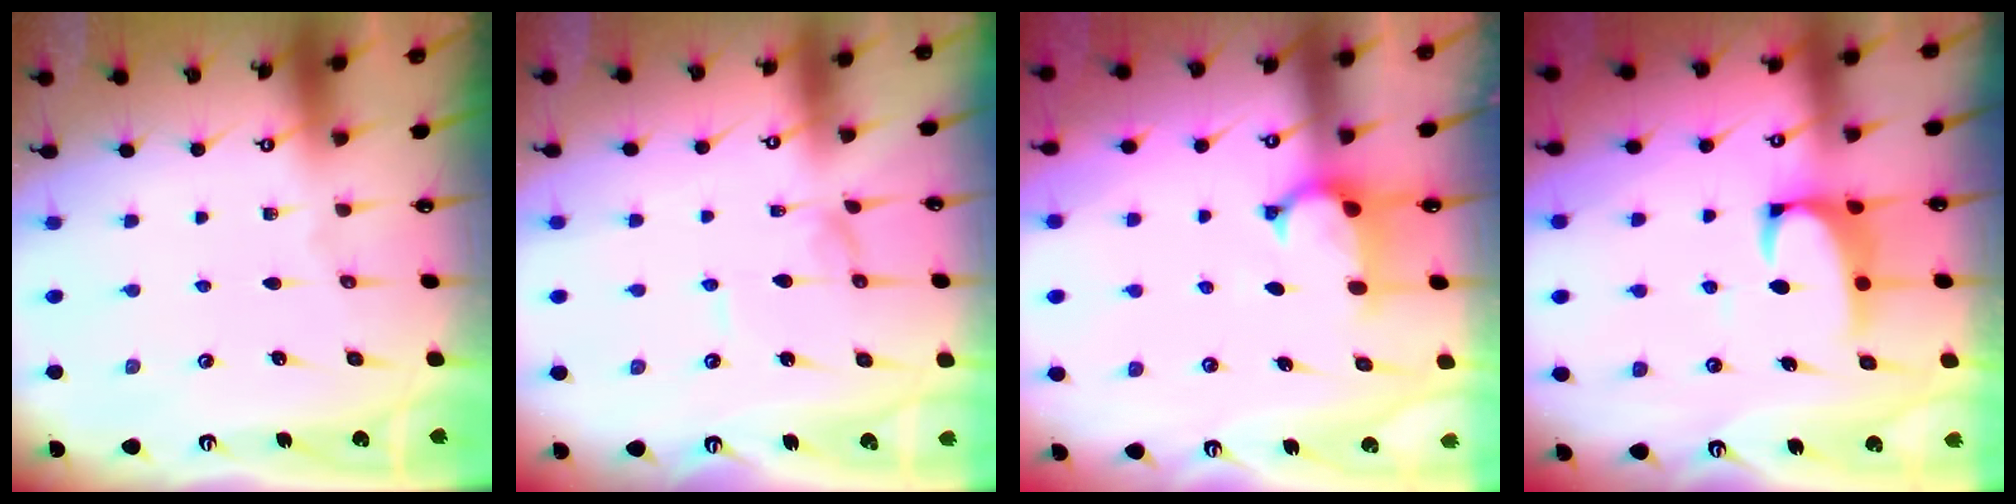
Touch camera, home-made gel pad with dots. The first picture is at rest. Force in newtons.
{"total": 0.9, "press": 0.9, "slide": 0.1}
{"total": 0.7, "press": 0.1, "slide": 0.7}
{"total": 2.4, "press": 2.2, "slide": 0.9}